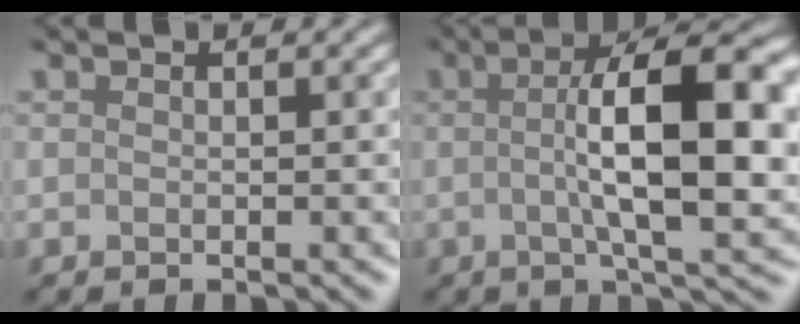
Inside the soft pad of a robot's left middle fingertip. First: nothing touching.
{"total": 10.1, "force": [0.4, 1.8, 9.9], "torque": [-0.153, 0.017, 0.024]}